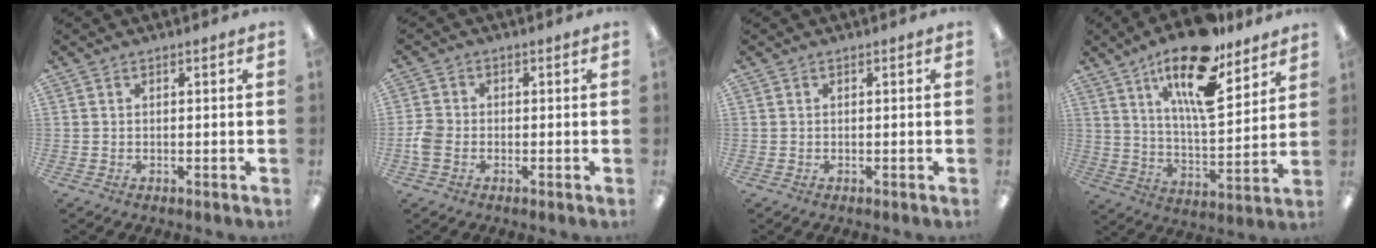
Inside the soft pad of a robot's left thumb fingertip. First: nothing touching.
{"total": 3.6, "force": [-1.2, 2.6, 2.2], "torque": [-0.048, 0.004, -0.023]}
{"total": 0.0}
{"total": 19.1, "force": [12.2, 6.7, 13.0], "torque": [-0.219, -0.063, 0.200]}